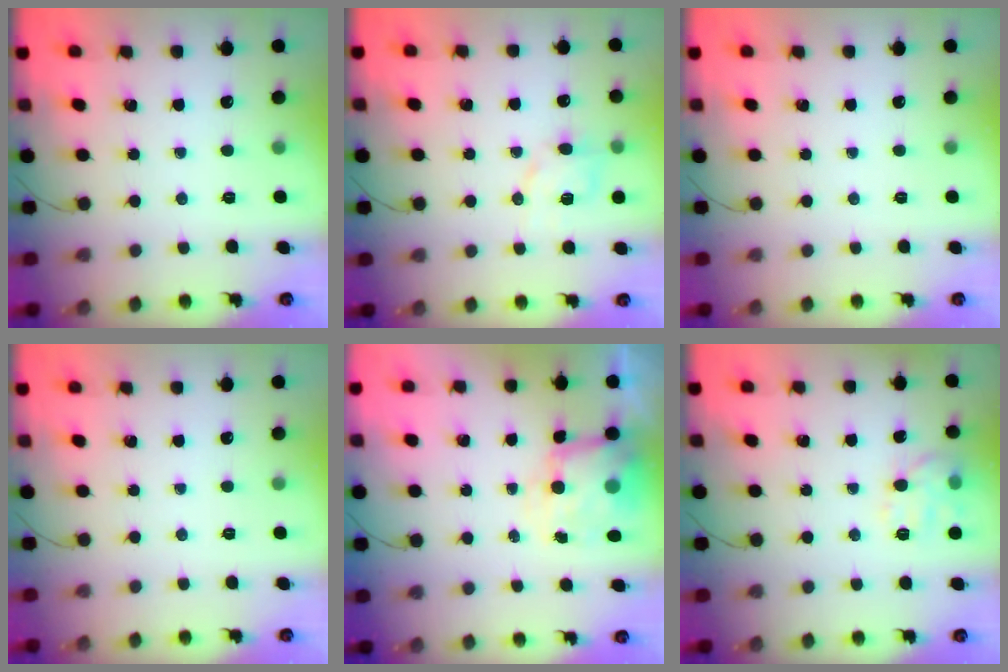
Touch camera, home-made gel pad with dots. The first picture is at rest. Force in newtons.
{"total": 6.0, "press": 5.8, "slide": 1.5}
{"total": 0.0}
{"total": 0.0}
{"total": 7.1, "press": 7.1, "slide": 0.7}
{"total": 11.1, "press": 11.1, "slide": 0.4}